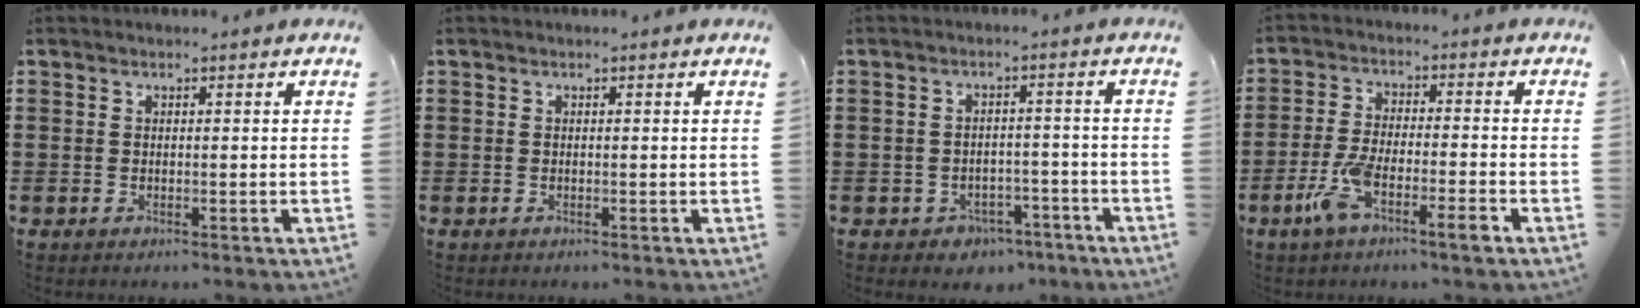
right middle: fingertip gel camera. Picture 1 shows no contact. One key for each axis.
{"total": 0.0}
{"total": 2.9, "fx": -2.6, "fy": 1.2, "fz": 0.2, "tx": -0.013, "ty": 0.002, "tz": -0.055}
{"total": 7.5, "fx": -4.3, "fy": 1.5, "fz": 5.9, "tx": -0.125, "ty": -0.008, "tz": -0.080}